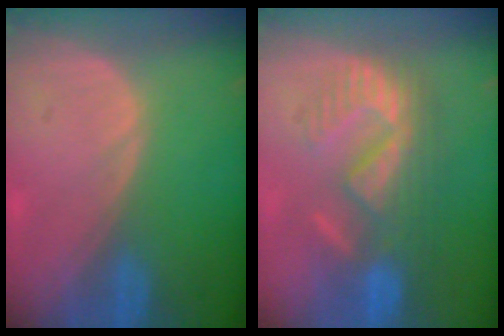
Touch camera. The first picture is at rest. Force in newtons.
{"total": 9.1, "press": 8.9, "slide": 1.9}